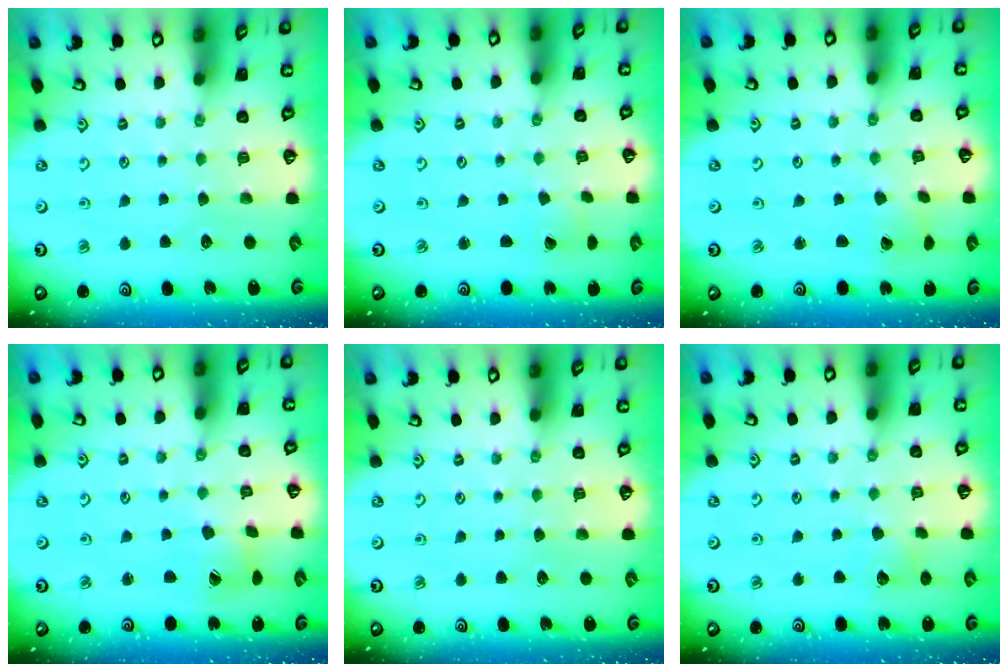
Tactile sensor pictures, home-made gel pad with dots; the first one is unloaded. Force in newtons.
{"total": 1.3, "press": 1.3, "slide": 0.1}
{"total": 2.9, "press": 2.9, "slide": 0.2}
{"total": 7.5, "press": 7.5, "slide": 0.6}
{"total": 0.0}
{"total": 6.6, "press": 6.6, "slide": 0.8}